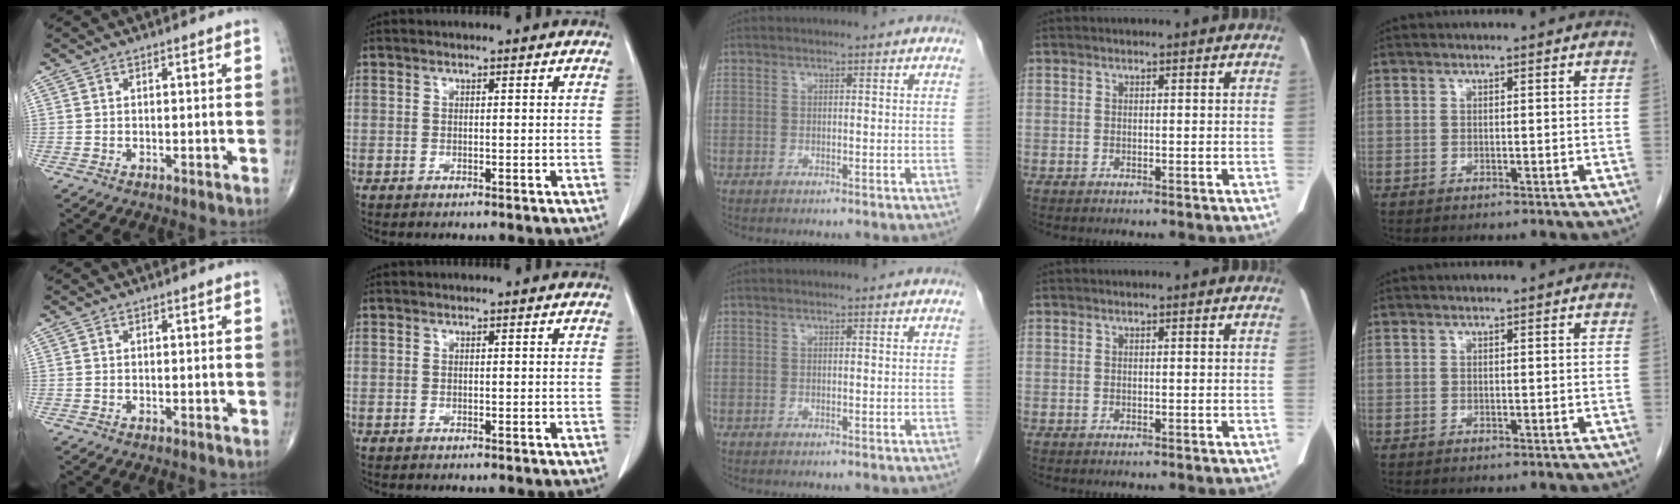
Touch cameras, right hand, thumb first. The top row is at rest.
{}